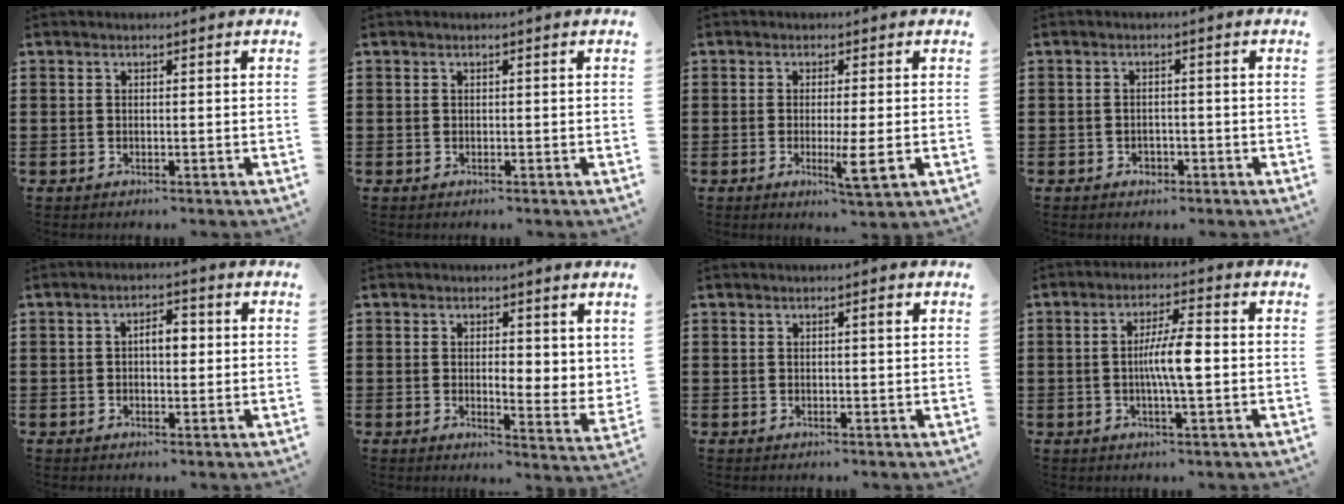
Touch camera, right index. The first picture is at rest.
{"total": 0.0}
{"total": 4.9, "force": [-1.0, 0.1, 4.8], "torque": [-0.089, -0.017, -0.019]}
{"total": 1.4, "force": [-0.8, 1.1, 0.5], "torque": [-0.013, -0.001, -0.018]}
{"total": 3.7, "force": [0.1, 1.7, 3.3], "torque": [-0.056, 0.004, -0.002]}
{"total": 3.0, "force": [1.6, 1.4, 2.1], "torque": [-0.031, -0.007, 0.023]}
{"total": 1.2, "force": [0.4, 0.1, 1.1], "torque": [-0.020, 0.002, 0.007]}
{"total": 6.7, "force": [-0.5, 1.1, 6.6], "torque": [-0.123, 0.000, -0.014]}